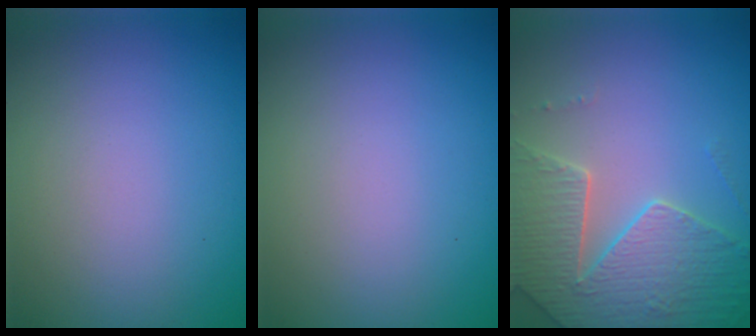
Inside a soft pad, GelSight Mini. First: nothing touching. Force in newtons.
{"total": 0.0}
{"total": 4.8, "press": 4.6, "slide": 1.5}